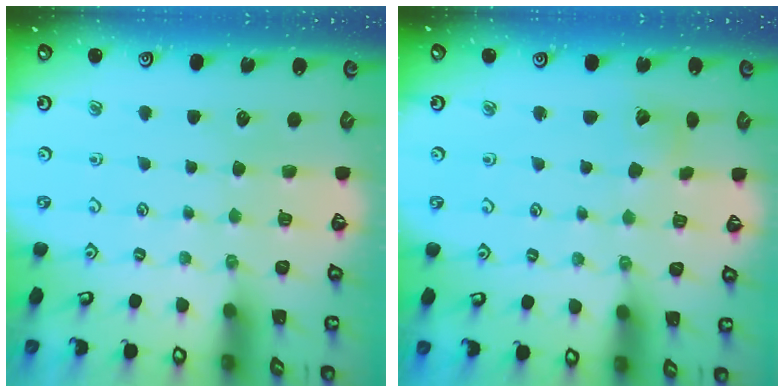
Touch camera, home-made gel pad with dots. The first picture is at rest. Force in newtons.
{"total": 3.2, "press": 3.2, "slide": 0.3}